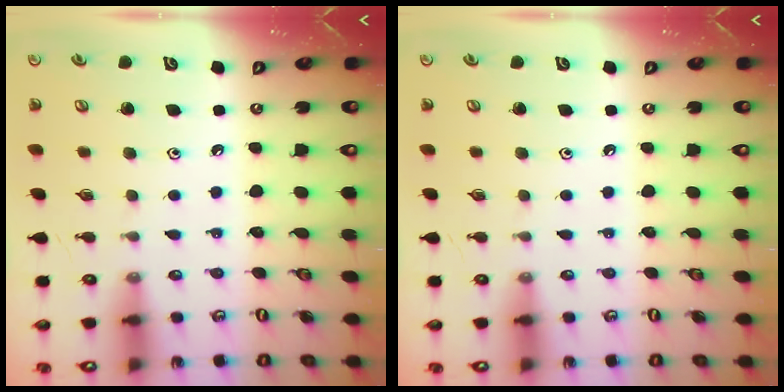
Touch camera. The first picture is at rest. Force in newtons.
{"total": 0.0}